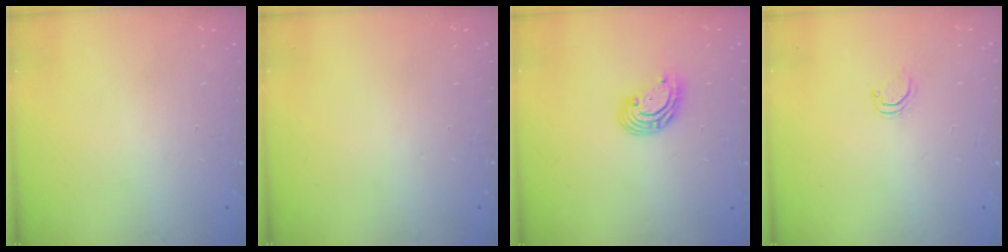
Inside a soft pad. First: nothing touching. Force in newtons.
{"total": 0.0}
{"total": 7.2, "press": 7.1, "slide": 1.6}
{"total": 4.6, "press": 4.6, "slide": 0.4}